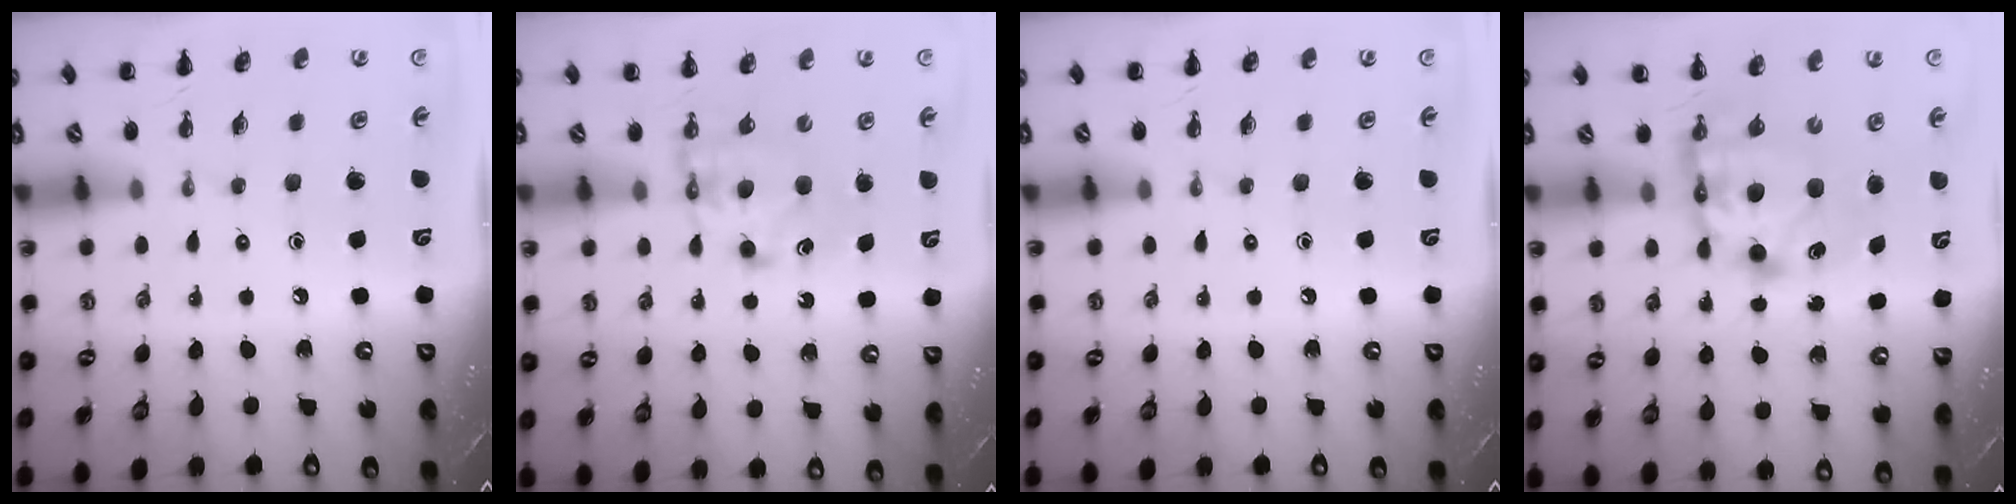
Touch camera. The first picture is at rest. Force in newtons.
{"total": 6.0, "press": 5.9, "slide": 0.7}
{"total": 0.0}
{"total": 6.6, "press": 6.4, "slide": 1.3}